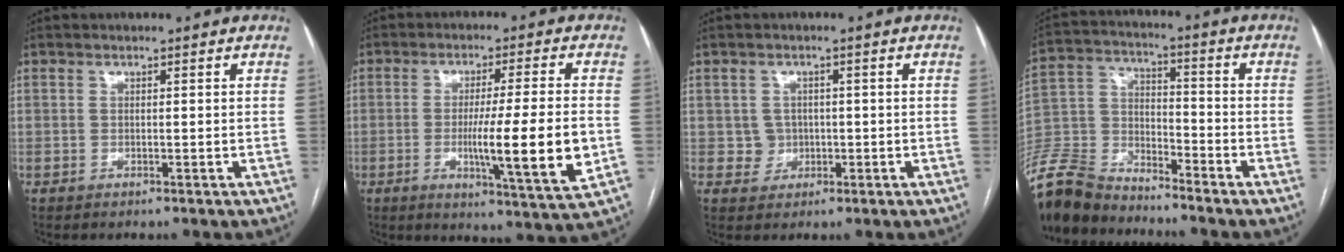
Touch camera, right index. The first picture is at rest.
{"total": 13.5, "force": [-2.4, -0.7, 13.3], "torque": [-0.215, -0.026, -0.042]}
{"total": 2.6, "force": [-0.1, 2.6, 0.2], "torque": [0.005, 0.006, 0.001]}
{"total": 12.2, "force": [-11.6, 3.2, 1.4], "torque": [-0.038, 0.019, -0.231]}